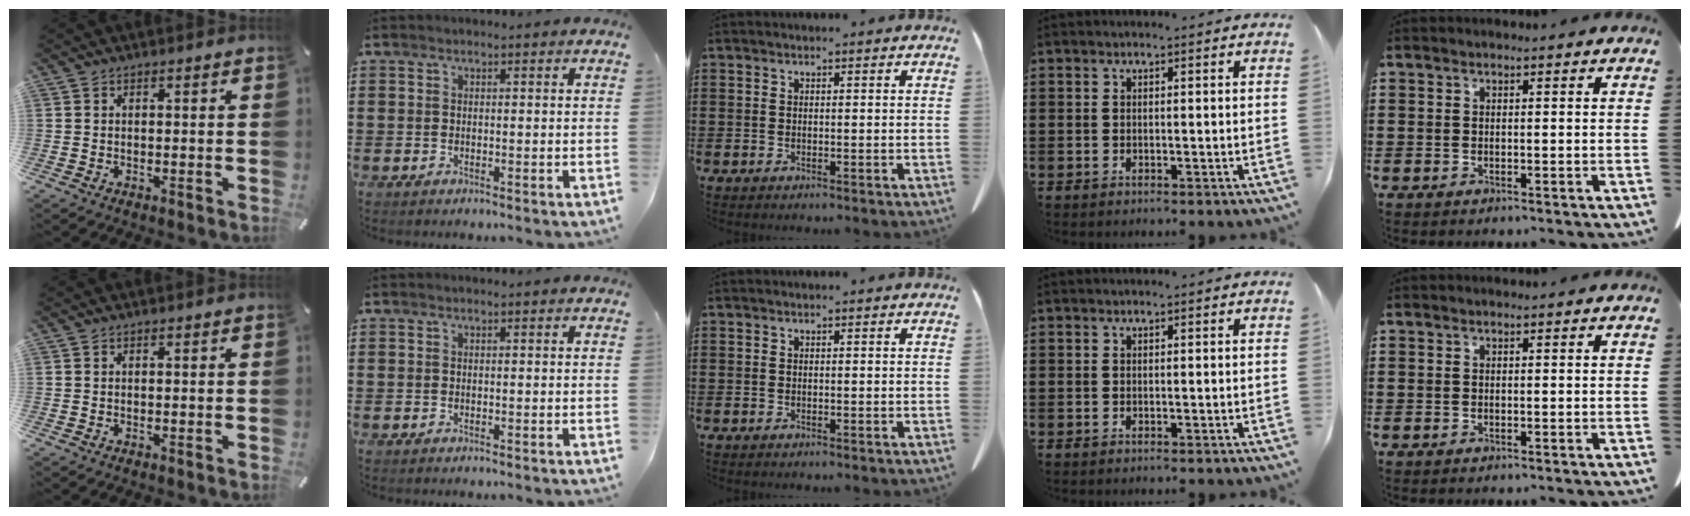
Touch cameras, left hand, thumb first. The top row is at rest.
{}